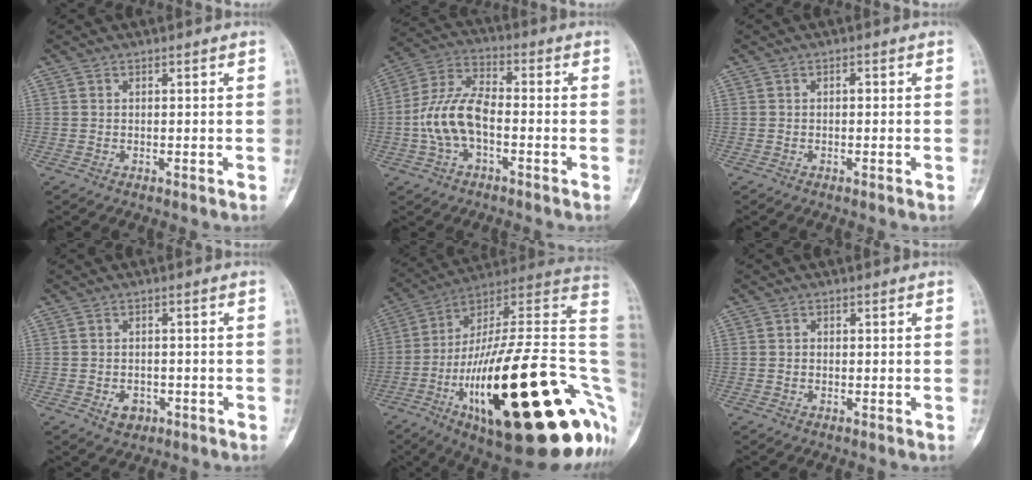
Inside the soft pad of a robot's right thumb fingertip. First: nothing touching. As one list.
[{"total": 11.0, "force": [-2.2, 5.7, 9.2], "torque": [-0.190, 0.037, -0.049]}, {"total": 0.9, "force": [0.0, 0.4, 0.8], "torque": [-0.011, 0.003, 0.001]}, {"total": 3.1, "force": [-1.3, 2.3, 1.6], "torque": [-0.015, 0.008, -0.012]}, {"total": 39.4, "force": [-8.6, 12.0, 36.6], "torque": [-0.473, 0.062, -0.132]}, {"total": 0.9, "force": [0.0, 0.7, 0.5], "torque": [-0.003, 0.004, -0.001]}]